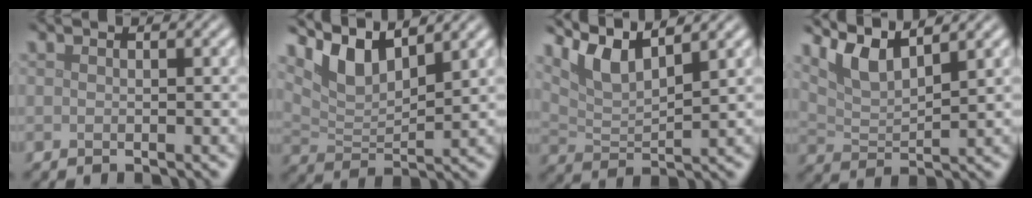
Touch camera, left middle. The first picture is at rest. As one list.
[{"total": 5.2, "force": [3.7, 1.7, 3.1], "torque": [-0.072, -0.005, 0.073]}, {"total": 4.8, "force": [3.6, 1.1, 3.0], "torque": [-0.069, -0.001, 0.072]}, {"total": 4.3, "force": [3.2, 1.0, 2.6], "torque": [-0.060, -0.003, 0.067]}]